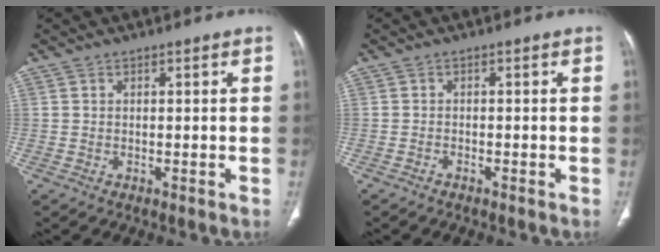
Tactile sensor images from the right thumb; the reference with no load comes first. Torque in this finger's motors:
{"motor_torque": [-0.55, -0.28, 0.00, 0.02, -0.02]}